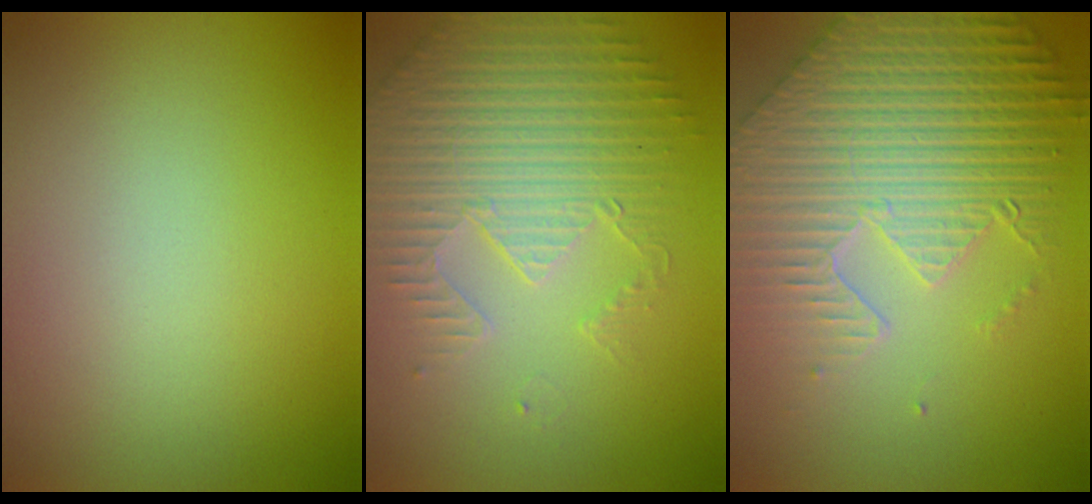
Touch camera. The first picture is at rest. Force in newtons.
{"total": 4.4, "press": 4.2, "slide": 1.4}
{"total": 9.4, "press": 6.5, "slide": 6.8}